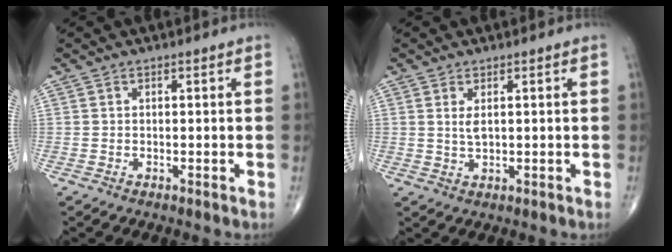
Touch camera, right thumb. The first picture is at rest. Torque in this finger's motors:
{"motor_torque": [-0.13, 0.12, -0.09, -0.11, 0.07]}